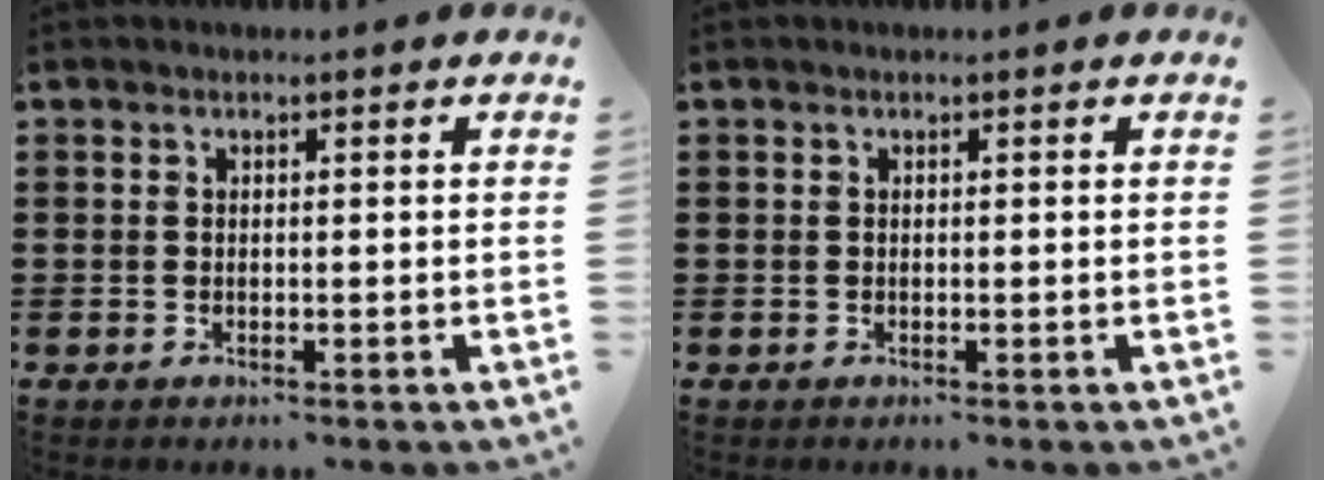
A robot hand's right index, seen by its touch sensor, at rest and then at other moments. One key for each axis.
{"total": 0.0}